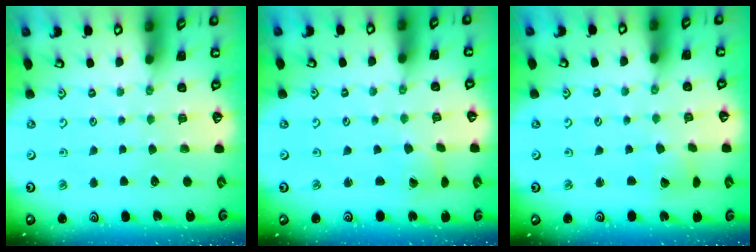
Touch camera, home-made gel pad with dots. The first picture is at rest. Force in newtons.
{"total": 1.3, "press": 1.2, "slide": 0.2}
{"total": 2.8, "press": 2.8, "slide": 0.3}